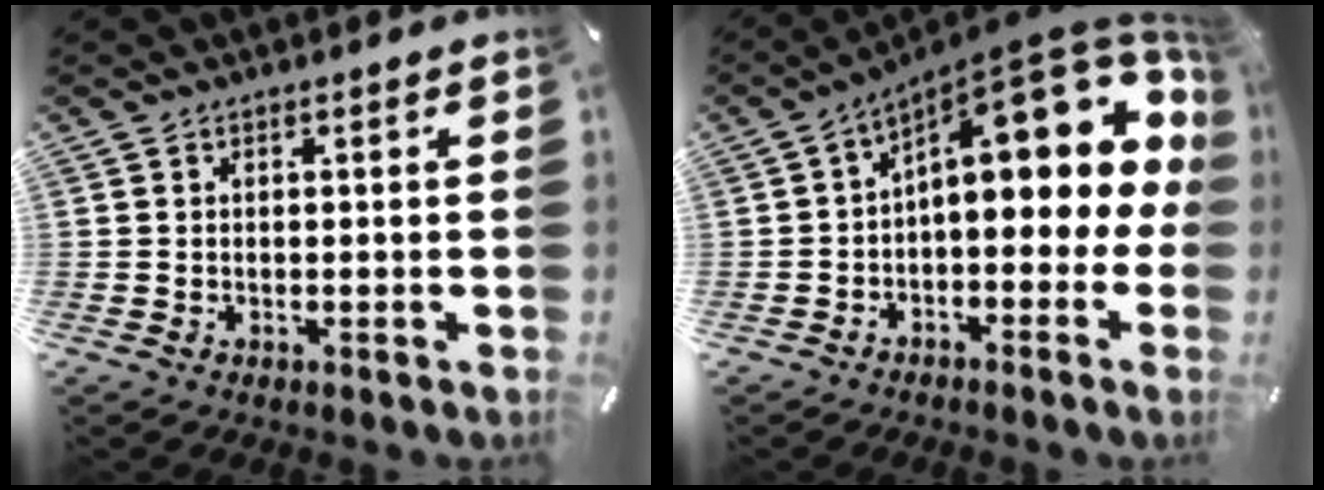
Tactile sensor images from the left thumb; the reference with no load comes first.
{"total": 17.3, "force": [7.1, 6.9, 14.2], "torque": [-0.185, -0.066, 0.118]}